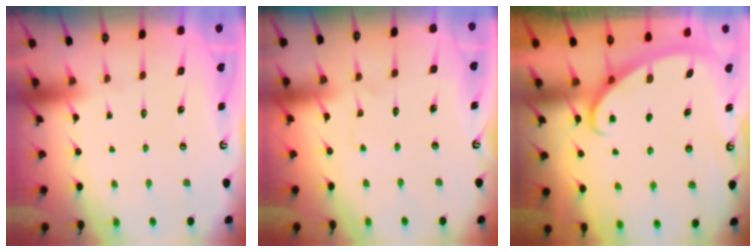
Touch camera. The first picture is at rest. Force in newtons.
{"total": 4.5, "press": 4.4, "slide": 0.4}
{"total": 3.0, "press": 3.0, "slide": 0.4}